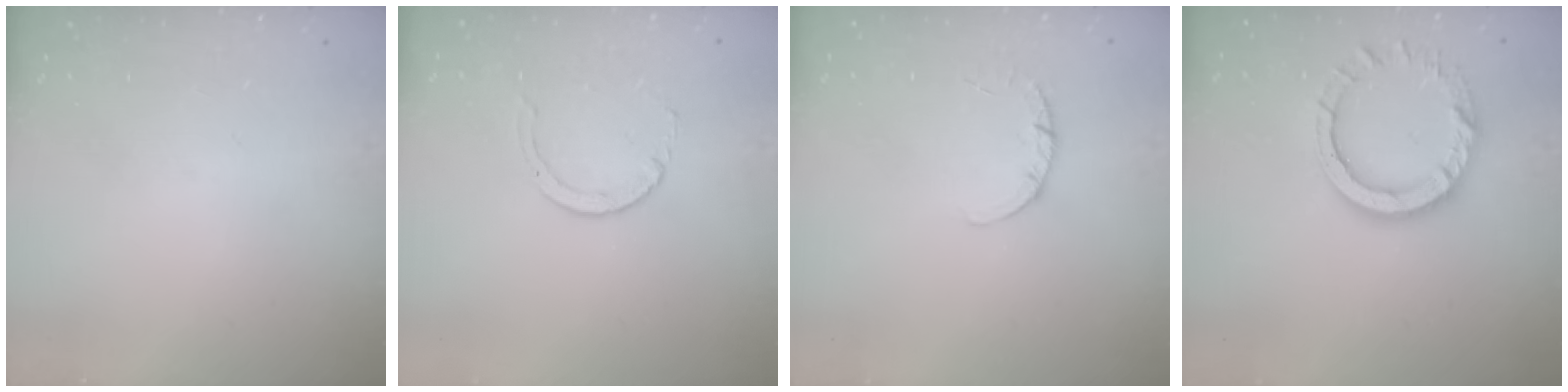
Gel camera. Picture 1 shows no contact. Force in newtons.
{"total": 3.2, "press": 3.2, "slide": 0.4}
{"total": 2.7, "press": 2.7, "slide": 0.4}
{"total": 10.5, "press": 10.4, "slide": 1.0}